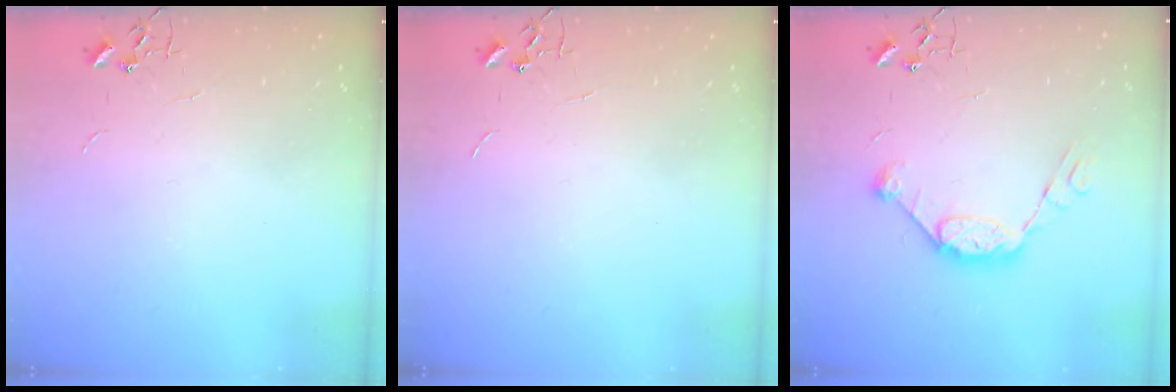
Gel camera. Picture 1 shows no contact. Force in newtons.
{"total": 0.0}
{"total": 11.0, "press": 10.9, "slide": 0.7}